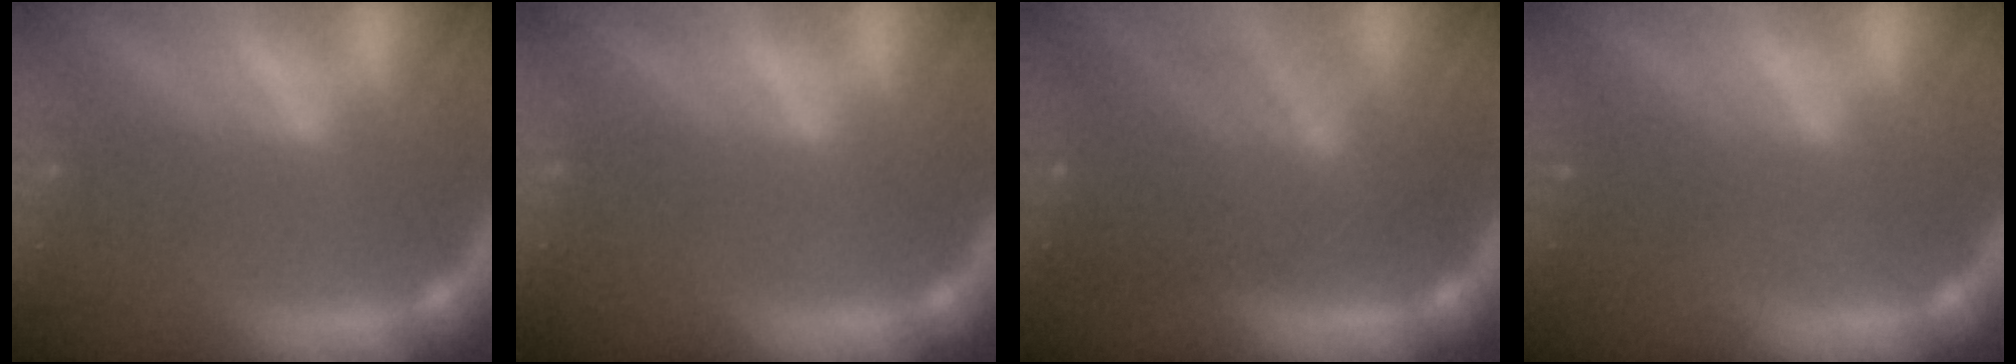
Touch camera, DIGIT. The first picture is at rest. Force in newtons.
{"total": 0.0}
{"total": 8.0}
{"total": 1.5}